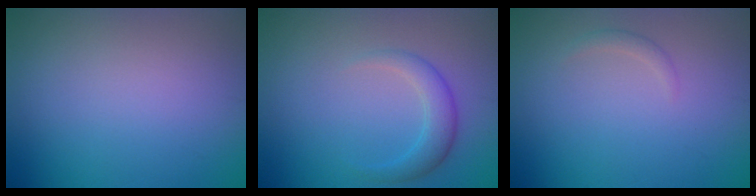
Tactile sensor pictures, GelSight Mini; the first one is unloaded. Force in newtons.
{"total": 2.5, "press": 2.5, "slide": 0.1}
{"total": 0.8, "press": 0.8, "slide": 0.1}